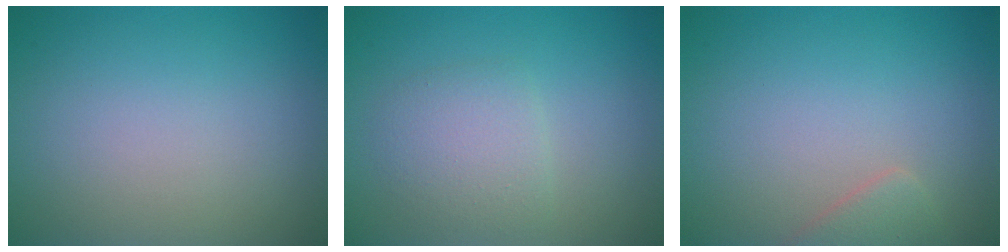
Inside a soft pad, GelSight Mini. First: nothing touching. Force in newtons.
{"total": 2.6, "press": 2.6, "slide": 0.1}
{"total": 1.8, "press": 1.8, "slide": 0.1}